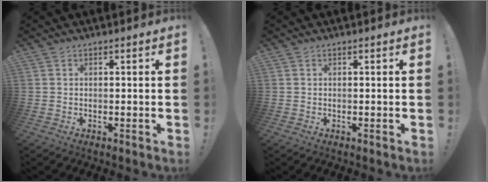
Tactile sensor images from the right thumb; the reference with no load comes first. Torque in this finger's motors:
{"motor_torque": [0.00, 0.00, -0.16, 0.16, 0.00]}